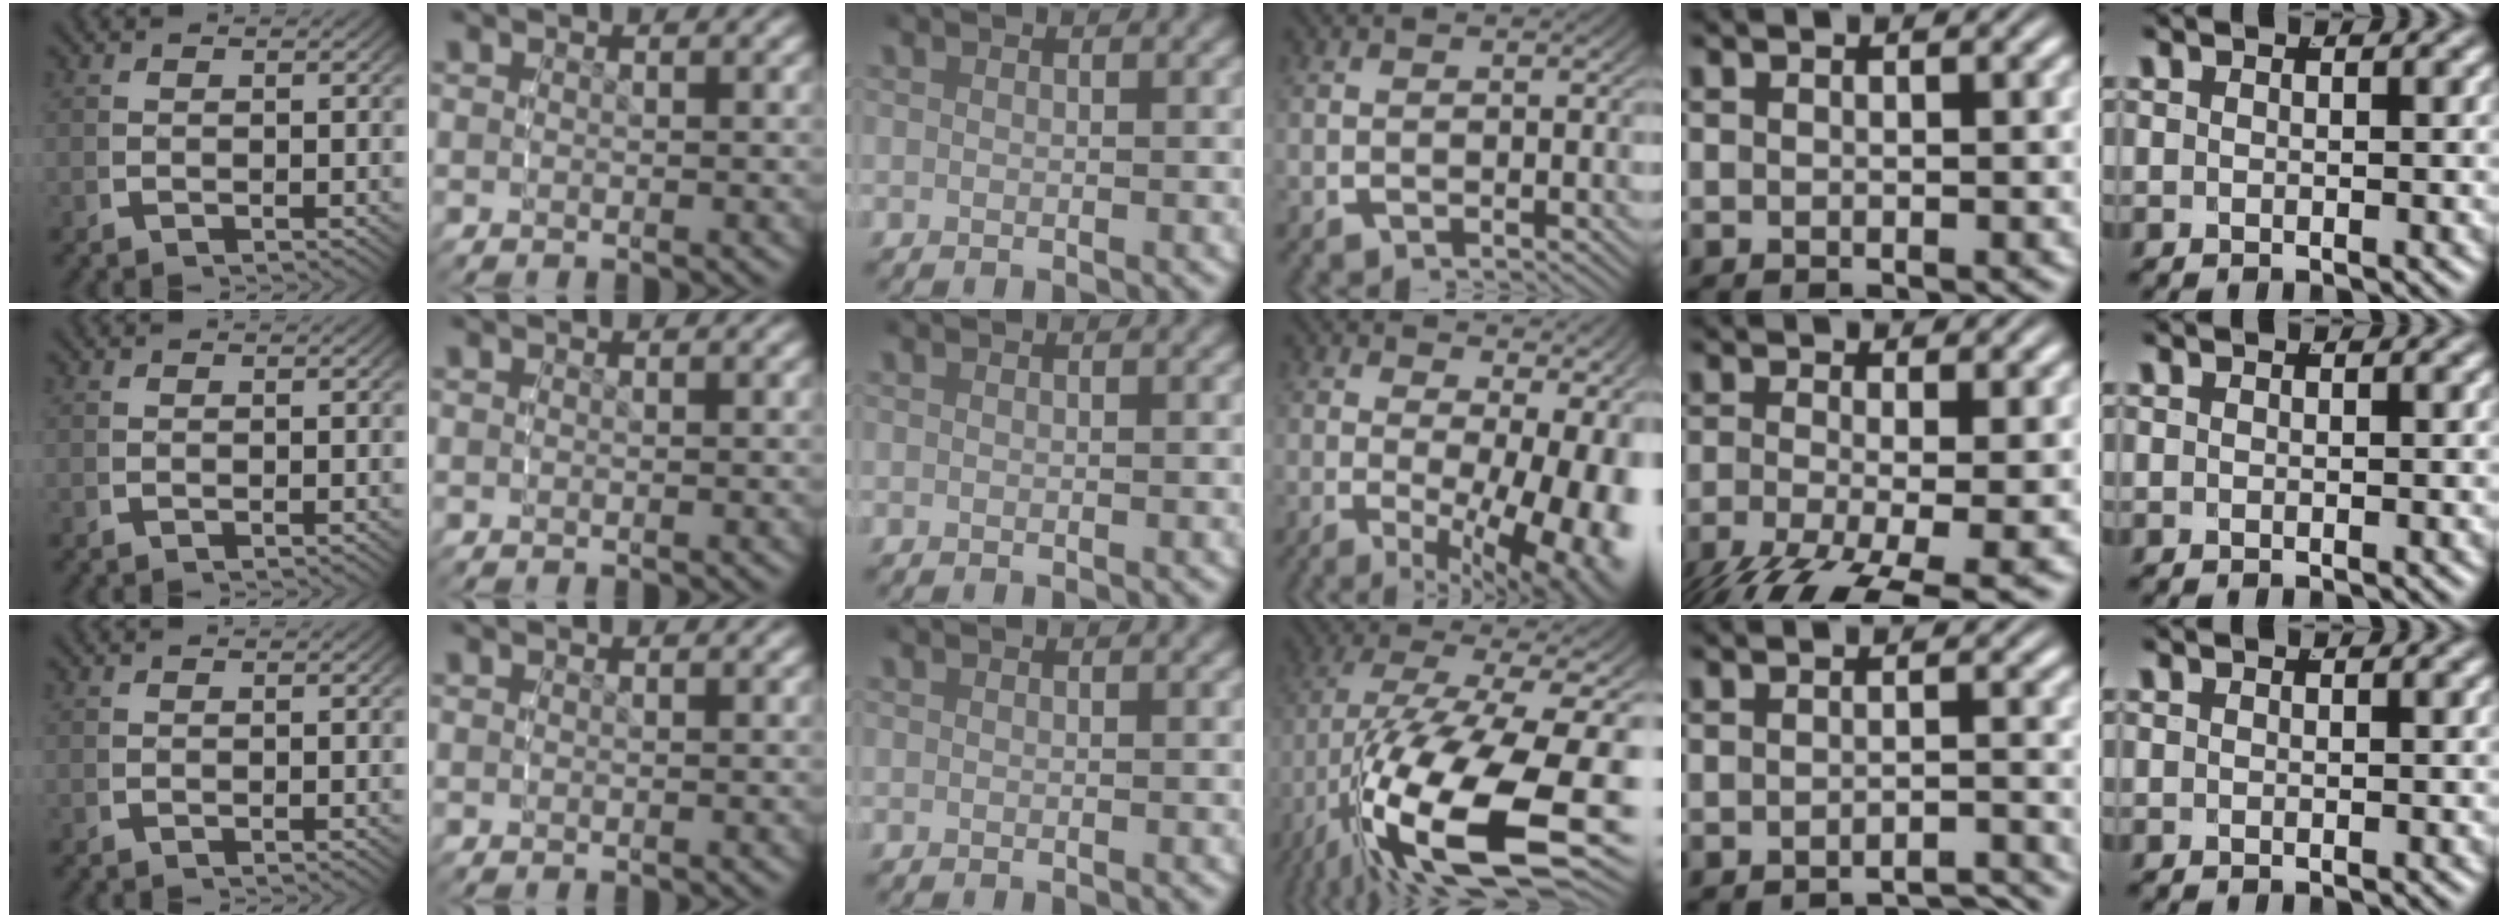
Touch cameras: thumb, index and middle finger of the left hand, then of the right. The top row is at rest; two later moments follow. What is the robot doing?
{"motion": "lift_and_place", "object": "toy banana"}